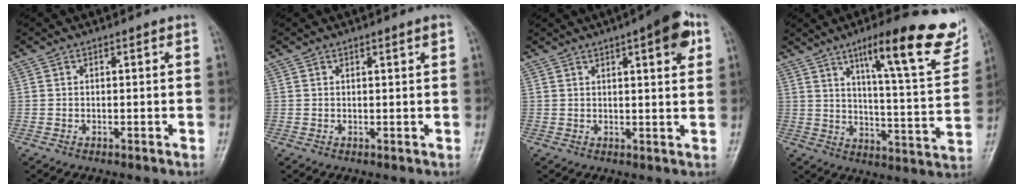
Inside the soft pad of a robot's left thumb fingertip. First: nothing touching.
{"total": 1.1, "force": [0.7, -0.1, 0.8], "torque": [-0.011, -0.004, 0.011]}
{"total": 8.6, "force": [4.1, 2.3, 7.3], "torque": [-0.081, -0.007, 0.048]}
{"total": 20.5, "force": [12.3, 3.7, 16.0], "torque": [-0.189, -0.050, 0.179]}